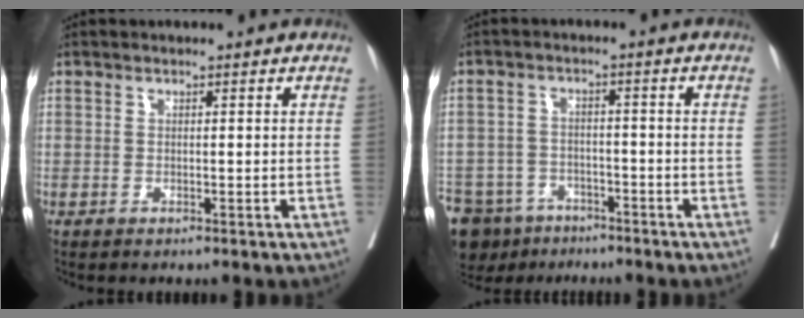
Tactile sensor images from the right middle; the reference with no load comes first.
{"total": 12.7, "force": [-9.4, 7.6, 3.9], "torque": [-0.102, -0.008, -0.136]}